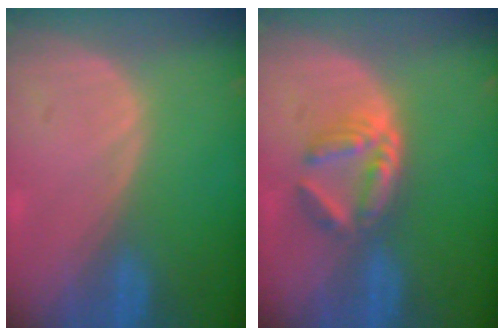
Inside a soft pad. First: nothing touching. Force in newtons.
{"total": 6.0, "press": 5.2, "slide": 3.1}